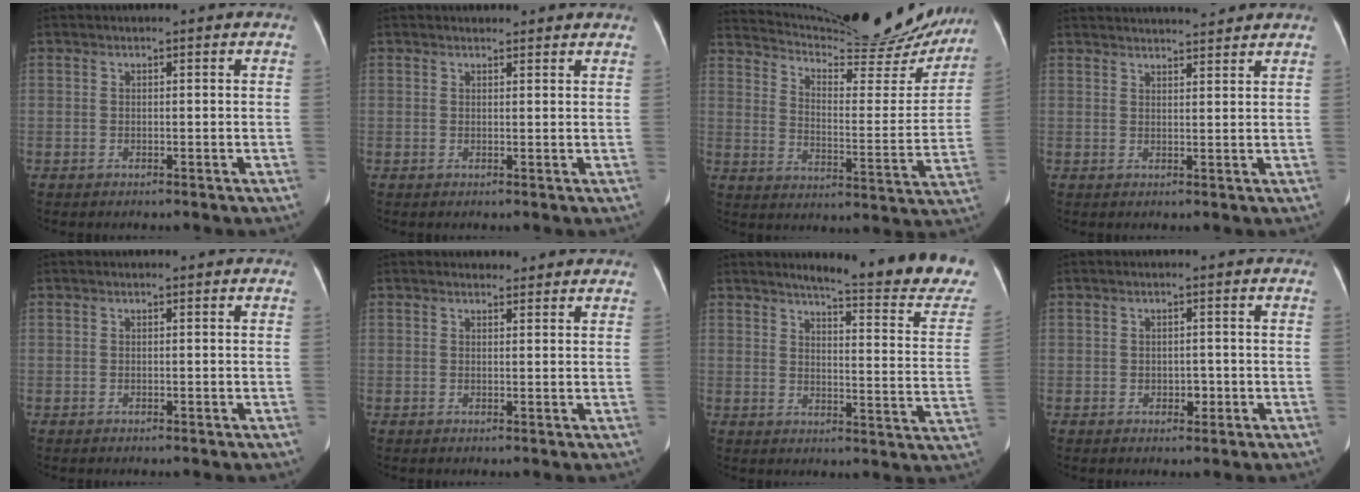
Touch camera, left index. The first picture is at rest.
{"total": 3.3, "force": [3.1, 0.9, 0.6], "torque": [-0.009, 0.015, 0.033]}
{"total": 25.7, "force": [23.7, 4.5, 8.9], "torque": [-0.139, -0.050, 0.310]}
{"total": 9.1, "force": [8.7, 0.7, 2.6], "torque": [-0.037, 0.020, 0.114]}
{"total": 0.0}
{"total": 3.1, "force": [2.9, 1.0, 0.5], "torque": [-0.007, 0.010, 0.032]}
{"total": 18.2, "force": [16.5, 0.9, 7.7], "torque": [-0.089, -0.093, 0.184]}
{"total": 1.6, "force": [-0.4, 1.2, 1.0], "torque": [-0.014, 0.001, -0.001]}